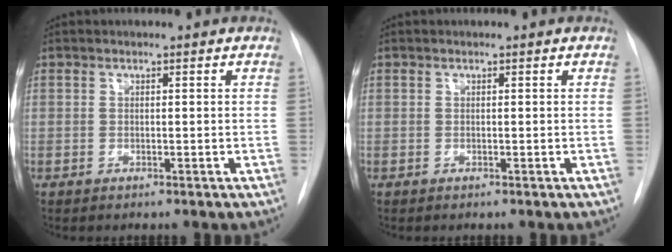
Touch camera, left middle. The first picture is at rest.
{"total": 0.0}